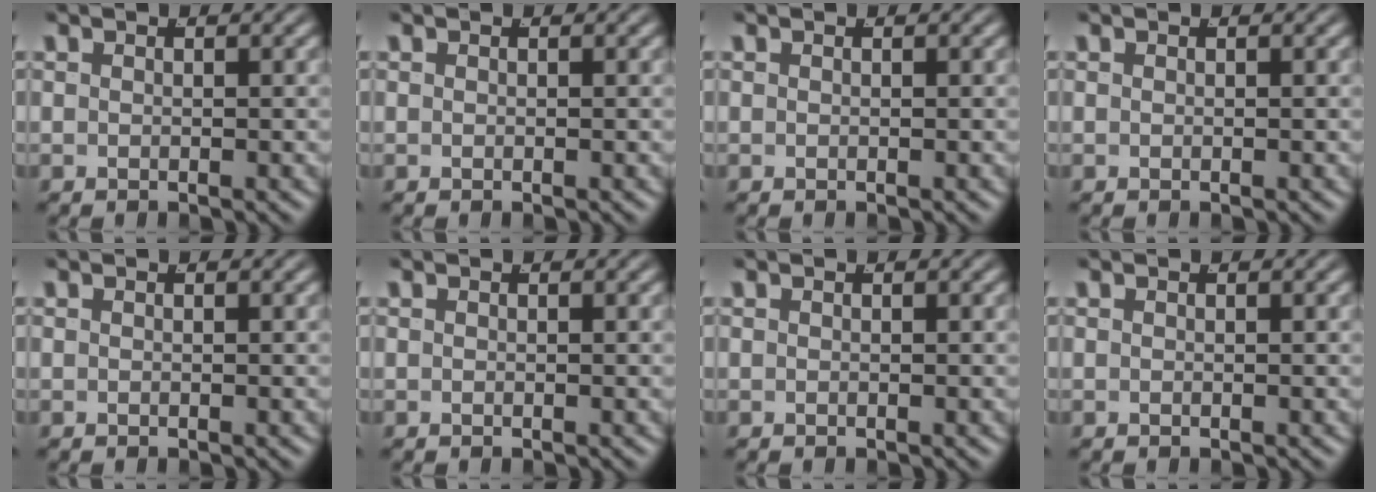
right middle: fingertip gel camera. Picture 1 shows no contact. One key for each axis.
{"total": 0.0}
{"total": 0.0}
{"total": 0.0}
{"total": 0.0}
{"total": 0.0}
{"total": 0.0}
{"total": 0.0}